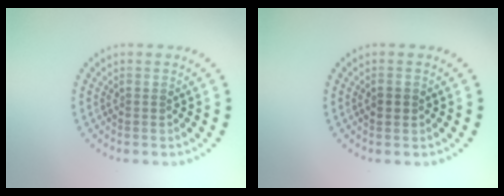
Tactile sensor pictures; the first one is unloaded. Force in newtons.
{"total": 0.9, "press": 0.9, "slide": 0.1}